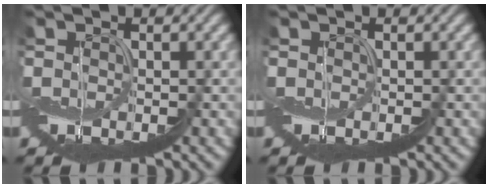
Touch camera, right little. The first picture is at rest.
{"total": 0.0}